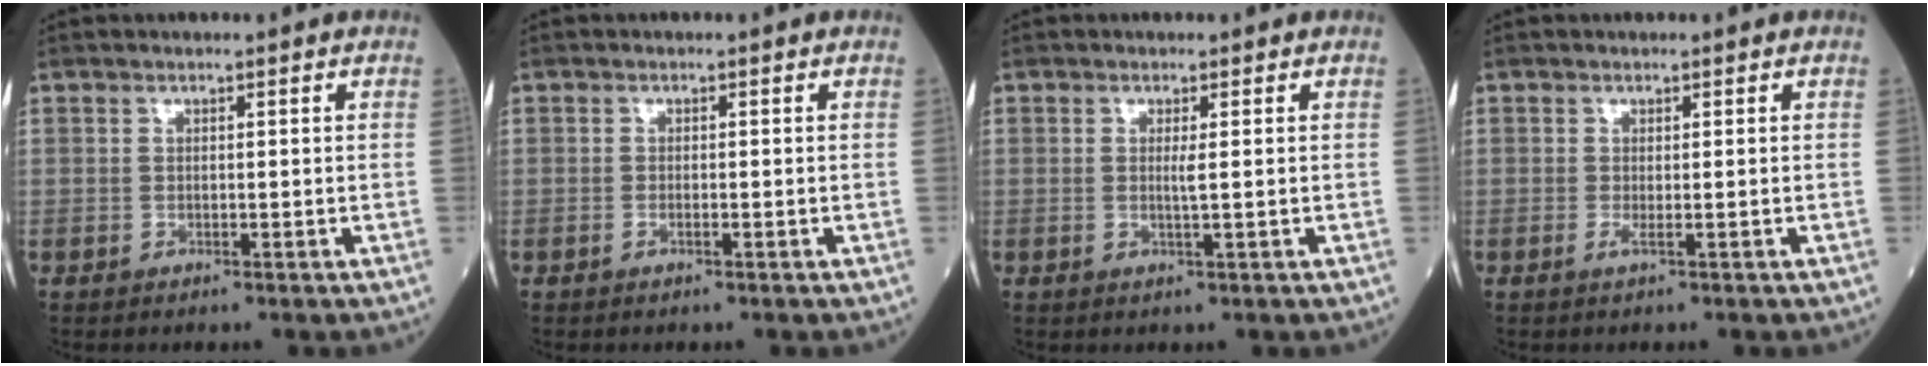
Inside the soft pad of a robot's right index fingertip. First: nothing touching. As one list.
[{"total": 1.2, "force": [-0.5, 0.5, 0.9], "torque": [-0.024, 0.000, -0.007]}, {"total": 1.9, "force": [0.0, 0.3, 1.9], "torque": [-0.043, -0.003, 0.003]}, {"total": 1.1, "force": [-0.4, 0.3, 1.0], "torque": [-0.024, -0.003, -0.006]}]